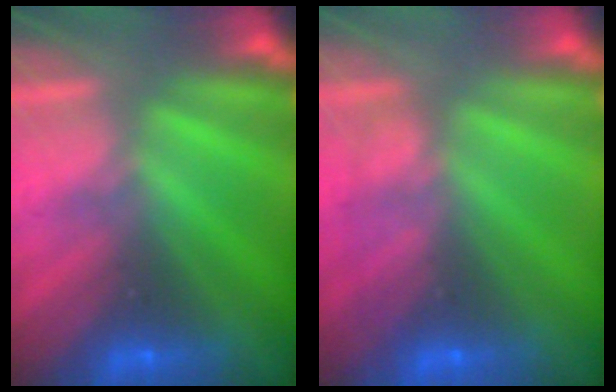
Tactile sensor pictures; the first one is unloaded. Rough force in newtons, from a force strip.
{"total": 2.0}